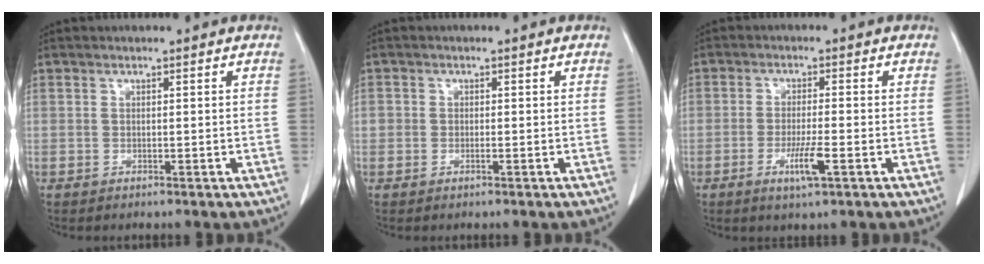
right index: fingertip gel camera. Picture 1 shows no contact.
{"total": 1.2, "force": [-0.2, 1.0, 0.6], "torque": [-0.008, 0.002, -0.004]}
{"total": 4.6, "force": [-1.9, 0.3, 4.2], "torque": [-0.082, -0.008, -0.034]}